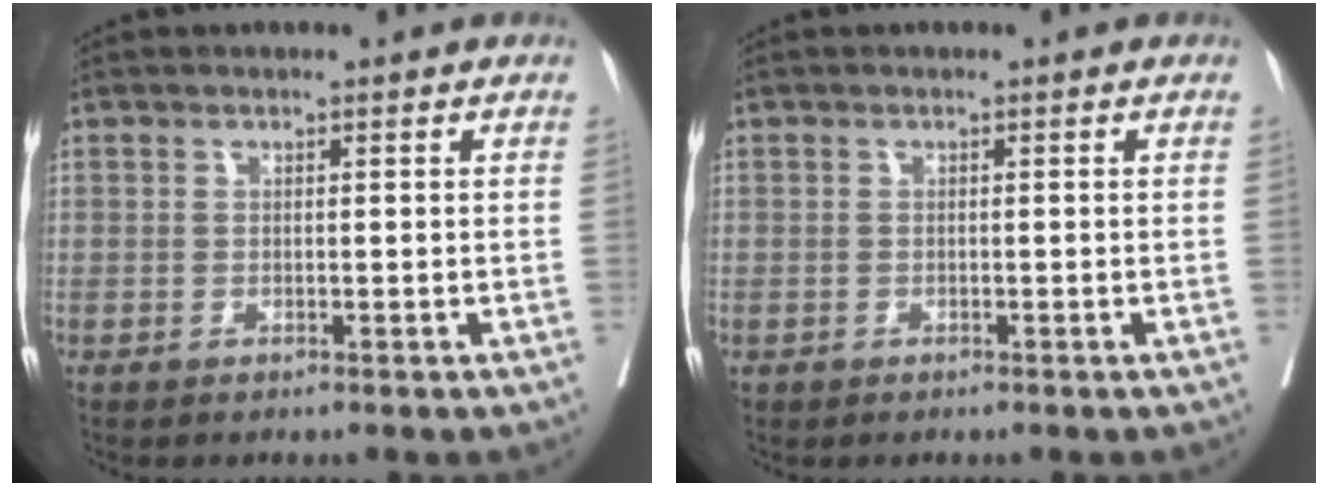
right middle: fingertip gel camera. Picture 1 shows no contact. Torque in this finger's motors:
{"motor_torque": [1.10, -1.04, 0.70, 0.21]}